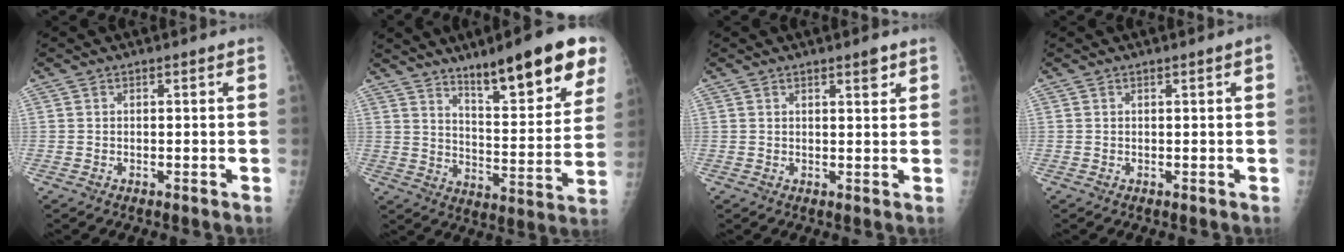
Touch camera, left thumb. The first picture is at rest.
{"total": 19.7, "force": [12.2, 4.3, 14.9], "torque": [-0.179, -0.060, 0.188]}
{"total": 2.6, "force": [1.7, 0.6, 1.8], "torque": [-0.019, -0.009, 0.023]}
{"total": 1.3, "force": [0.5, 0.0, 1.2], "torque": [-0.022, 0.001, 0.006]}